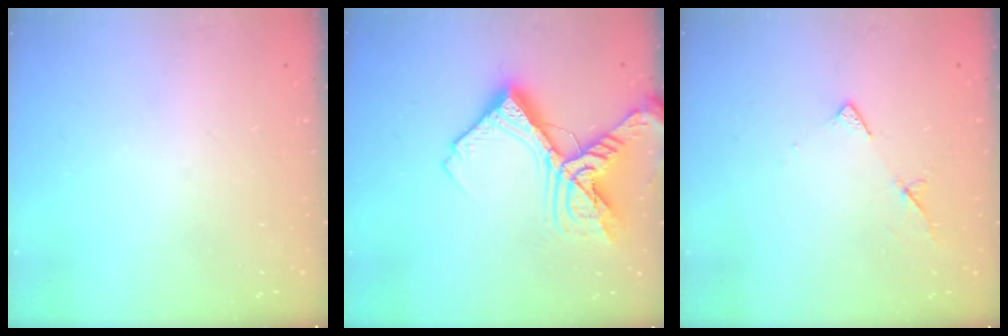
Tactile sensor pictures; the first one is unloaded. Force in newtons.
{"total": 17.9, "press": 17.7, "slide": 2.3}
{"total": 6.2, "press": 6.2, "slide": 0.7}